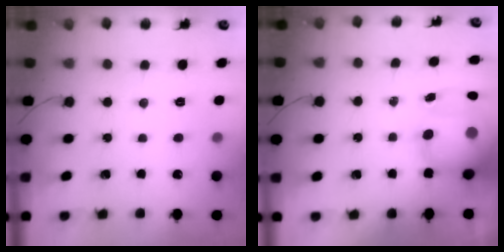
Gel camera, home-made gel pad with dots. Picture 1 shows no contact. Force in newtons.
{"total": 14.2, "press": 13.6, "slide": 4.0}